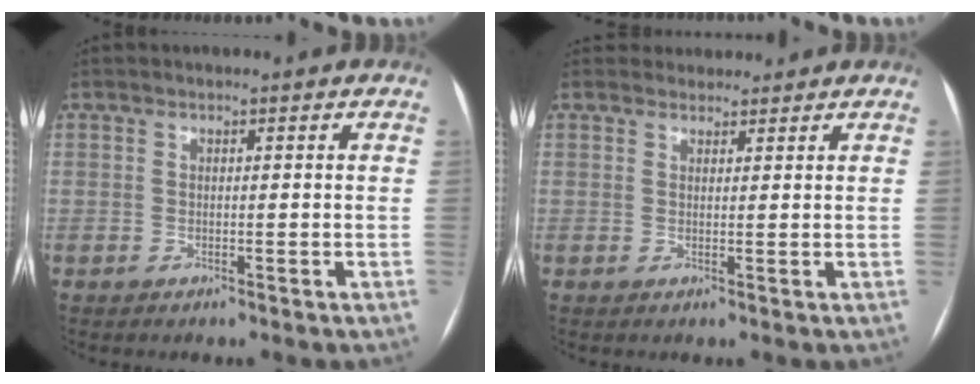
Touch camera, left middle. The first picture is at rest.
{"total": 3.0, "force": [2.7, 1.1, -0.2], "torque": [0.009, 0.020, 0.039]}